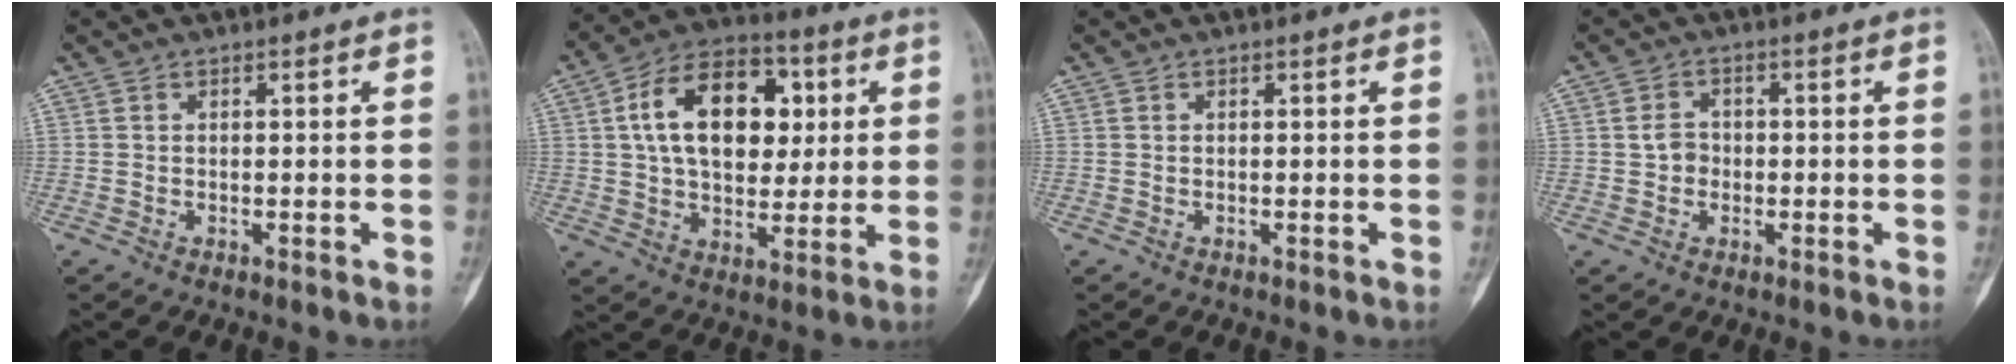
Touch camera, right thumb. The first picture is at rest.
{"total": 18.6, "force": [4.1, 12.0, 13.6], "torque": [-0.189, 0.009, 0.067]}
{"total": 0.0}
{"total": 3.2, "force": [-0.3, 2.8, 1.5], "torque": [-0.014, 0.010, -0.008]}